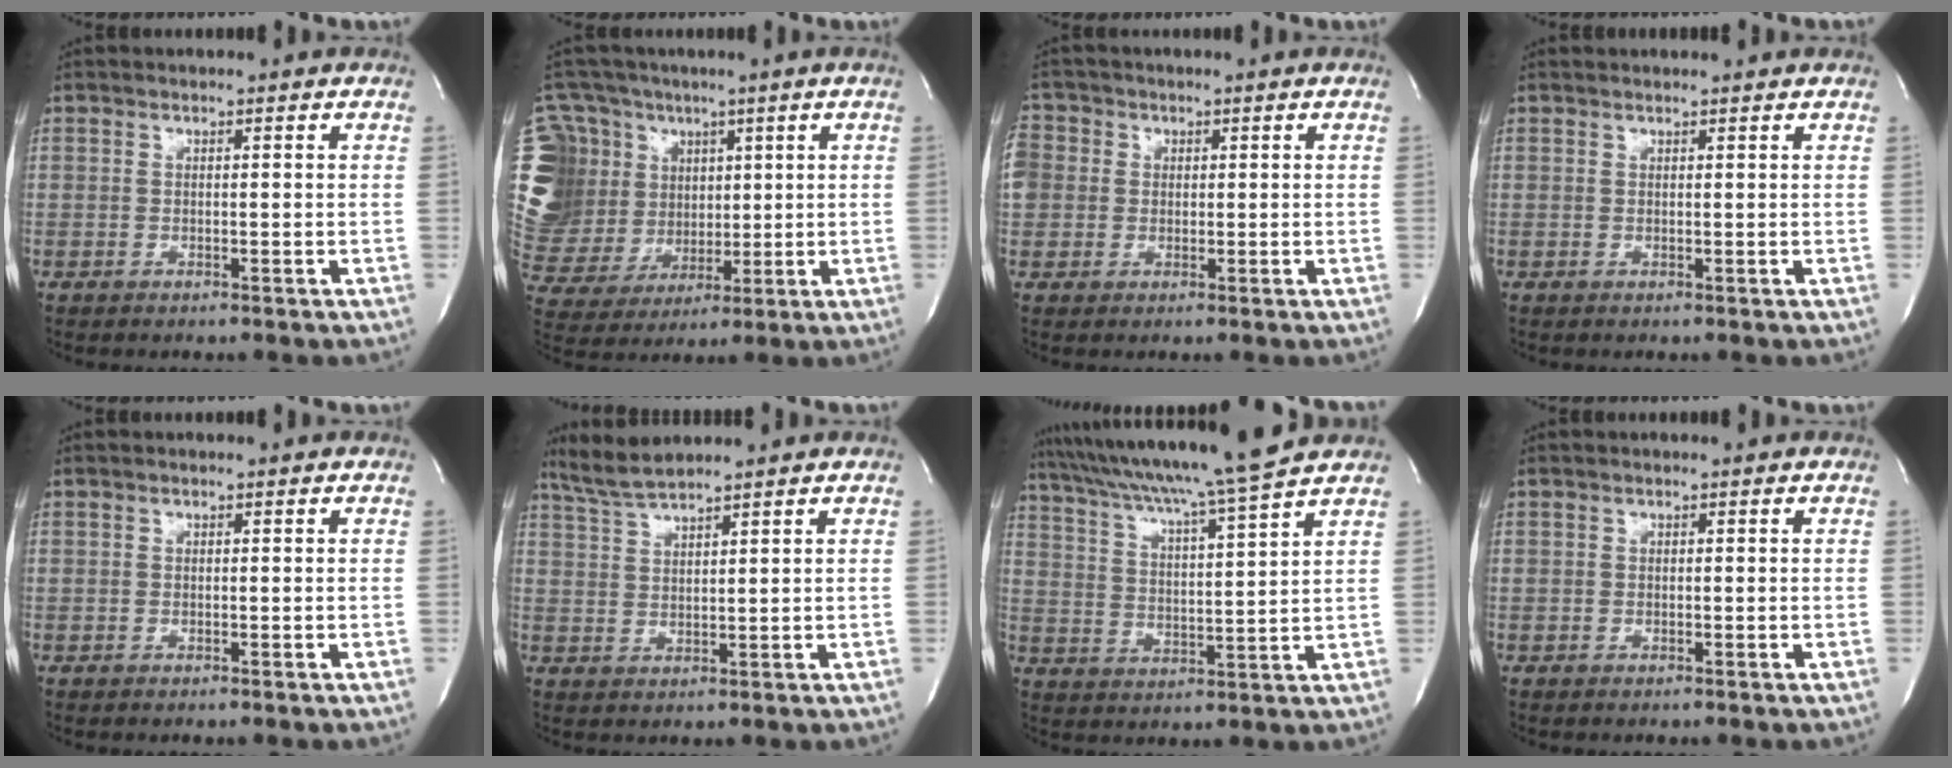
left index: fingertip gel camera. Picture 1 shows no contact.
{"total": 21.9, "force": [7.3, 18.8, 8.6], "torque": [-0.249, 0.083, 0.157]}
{"total": 6.7, "force": [1.2, 6.2, 2.1], "torque": [-0.064, 0.024, 0.023]}
{"total": 2.3, "force": [2.3, 0.1, 0.5], "torque": [-0.009, 0.015, 0.029]}
{"total": 0.0}
{"total": 5.0, "force": [4.6, -0.5, 1.7], "torque": [-0.044, 0.008, 0.098]}
{"total": 16.4, "force": [14.4, -2.0, 7.8], "torque": [-0.136, -0.018, 0.219]}
{"total": 0.0}